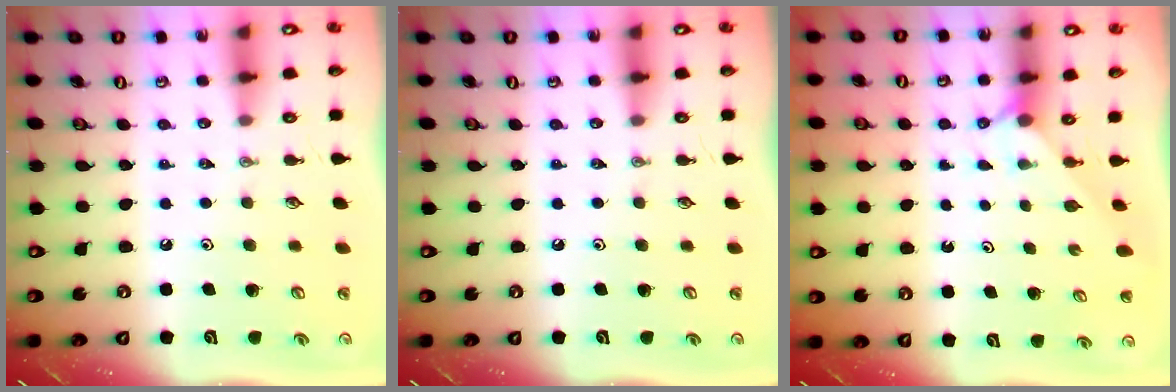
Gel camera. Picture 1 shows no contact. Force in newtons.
{"total": 0.0}
{"total": 2.2, "press": 2.2, "slide": 0.2}